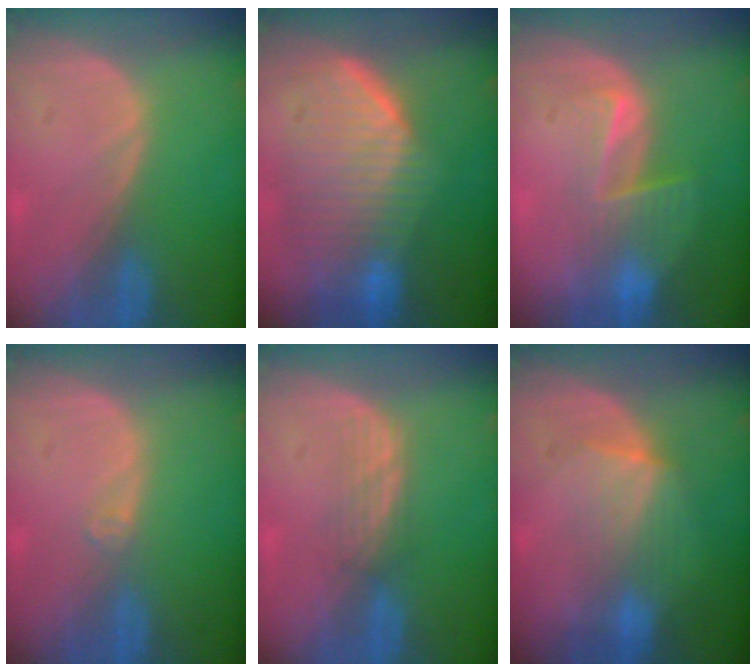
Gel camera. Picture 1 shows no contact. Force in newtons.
{"total": 10.0, "press": 9.0, "slide": 4.4}
{"total": 6.6, "press": 5.6, "slide": 3.6}
{"total": 1.1, "press": 0.8, "slide": 0.7}
{"total": 2.7, "press": 2.5, "slide": 0.9}
{"total": 4.9, "press": 4.7, "slide": 1.2}